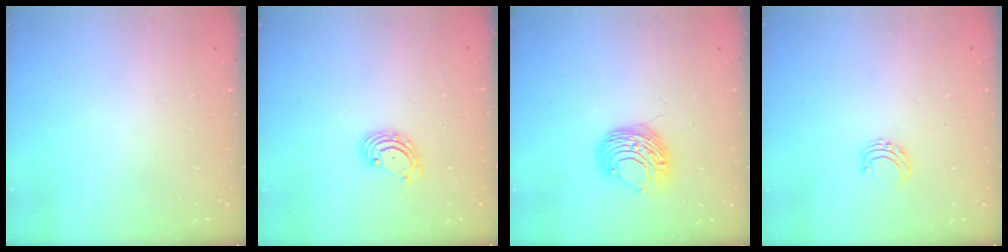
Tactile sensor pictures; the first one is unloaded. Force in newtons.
{"total": 3.4, "press": 3.3, "slide": 0.5}
{"total": 9.7, "press": 9.7, "slide": 0.6}
{"total": 4.6, "press": 4.6, "slide": 0.5}